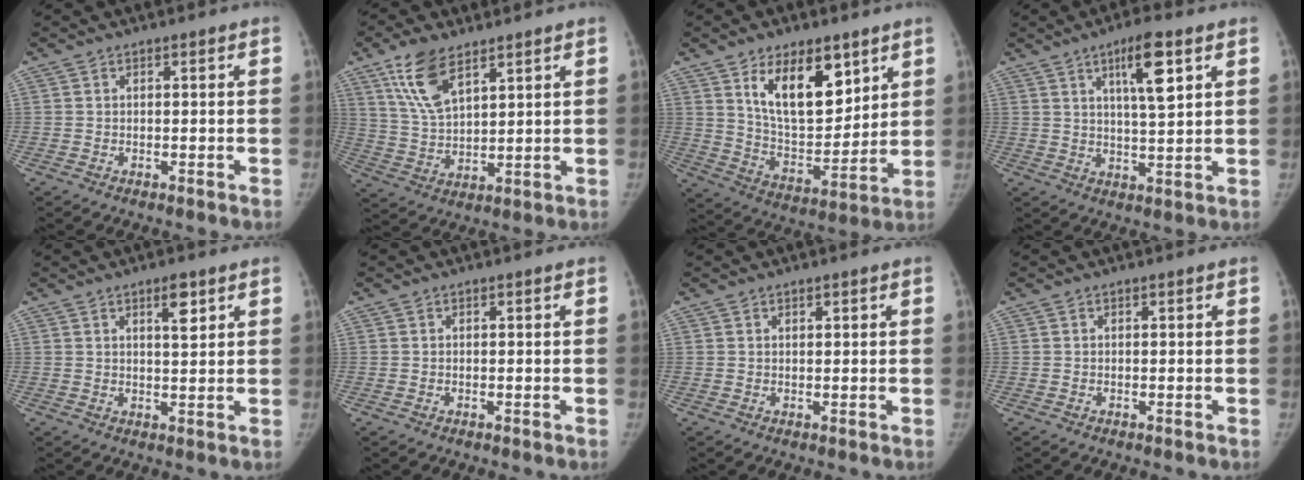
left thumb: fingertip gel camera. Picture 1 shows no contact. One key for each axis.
{"total": 10.5, "fx": 6.4, "fy": 4.5, "fz": 7.0, "tx": -0.129, "ty": -0.024, "tz": 0.133}
{"total": 16.2, "fx": 8.4, "fy": 8.3, "fz": 11.2, "tx": -0.137, "ty": -0.053, "tz": 0.158}
{"total": 8.9, "fx": 4.2, "fy": 1.9, "fz": 7.6, "tx": -0.120, "ty": -0.020, "tz": 0.069}
{"total": 4.0, "fx": 2.2, "fy": 1.2, "fz": 3.1, "tx": -0.039, "ty": -0.014, "tz": 0.035}
{"total": 0.0}
{"total": 0.7, "fx": 0.5, "fy": 0.4, "fz": 0.4, "tx": -0.002, "ty": -0.003, "tz": 0.008}
{"total": 0.0}